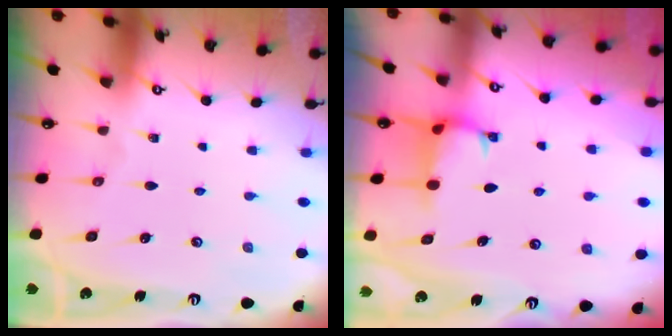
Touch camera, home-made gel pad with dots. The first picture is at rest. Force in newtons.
{"total": 1.3, "press": 1.2, "slide": 0.3}